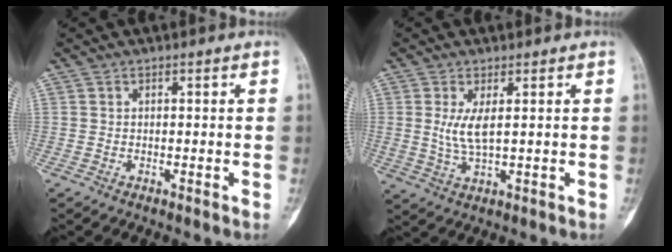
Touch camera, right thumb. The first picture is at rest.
{"total": 4.9, "force": [1.1, 1.6, 4.5], "torque": [-0.100, -0.015, 0.029]}